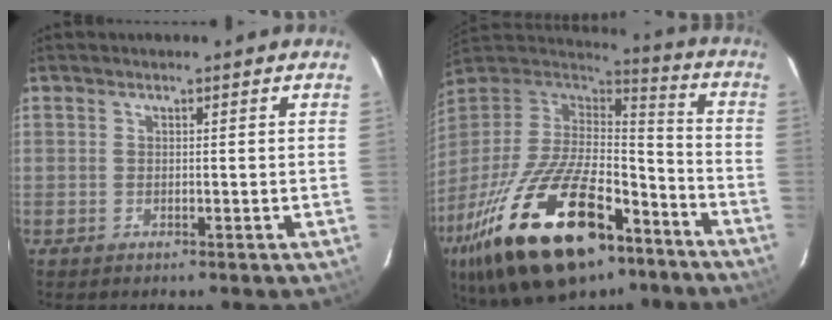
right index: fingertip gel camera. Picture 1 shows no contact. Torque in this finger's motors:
{"motor_torque": [1.87, -0.27, 1.05, 0.21]}